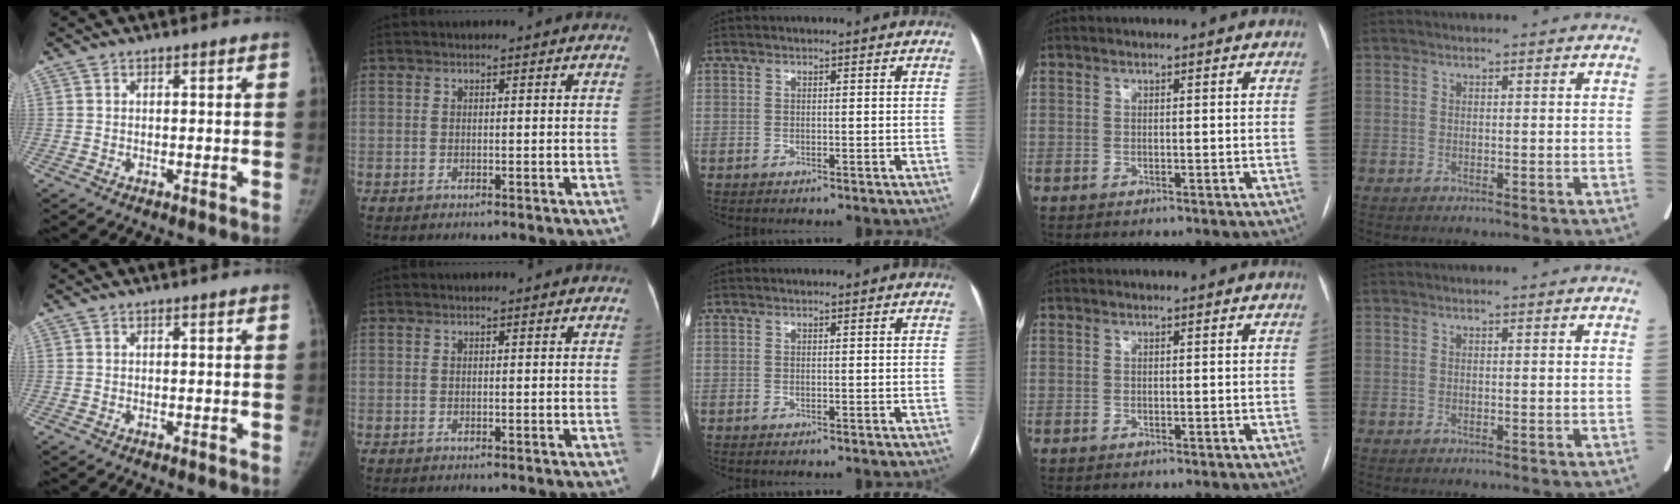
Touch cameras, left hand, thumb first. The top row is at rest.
{}